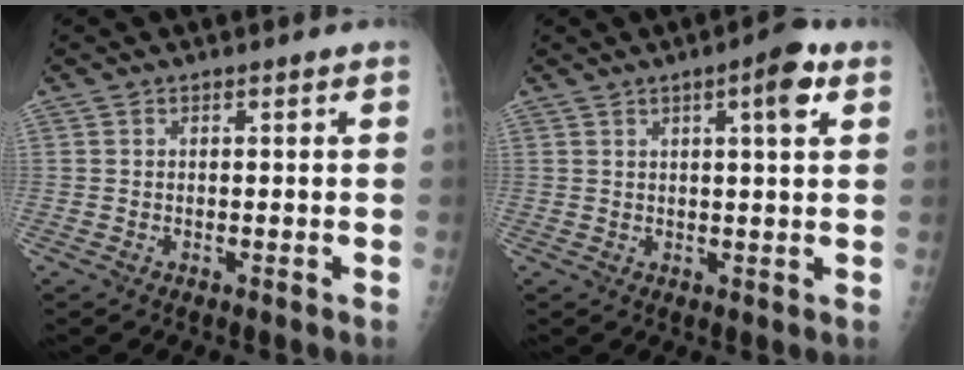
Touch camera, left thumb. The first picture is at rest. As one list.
[{"total": 6.0, "force": [2.6, 1.2, 5.3], "torque": [-0.071, -0.006, 0.033]}]